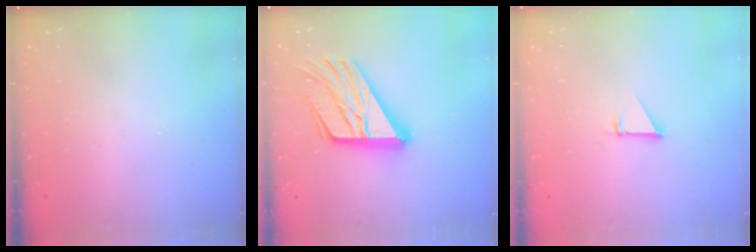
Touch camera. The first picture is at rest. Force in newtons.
{"total": 21.7, "press": 21.6, "slide": 2.2}
{"total": 0.9, "press": 0.9, "slide": 0.1}